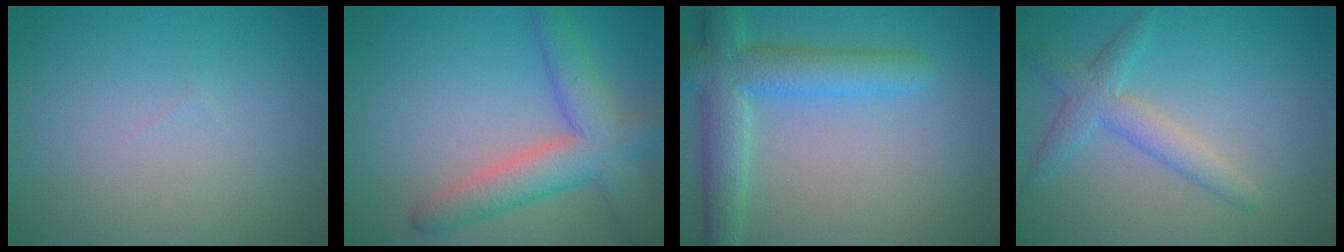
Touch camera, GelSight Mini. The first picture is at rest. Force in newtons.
{"total": 6.3, "press": 6.3, "slide": 0.3}
{"total": 5.8, "press": 5.8, "slide": 0.5}
{"total": 3.0, "press": 3.0, "slide": 0.1}